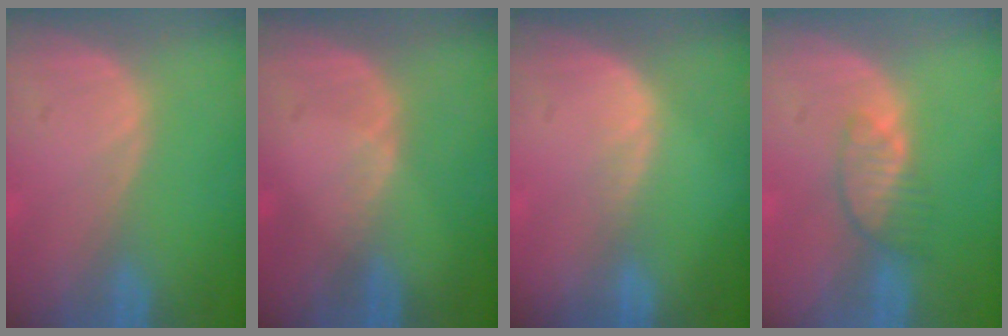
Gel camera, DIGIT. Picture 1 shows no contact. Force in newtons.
{"total": 1.1, "press": 0.8, "slide": 0.8}
{"total": 1.5, "press": 1.0, "slide": 1.1}
{"total": 3.6, "press": 3.5, "slide": 1.1}